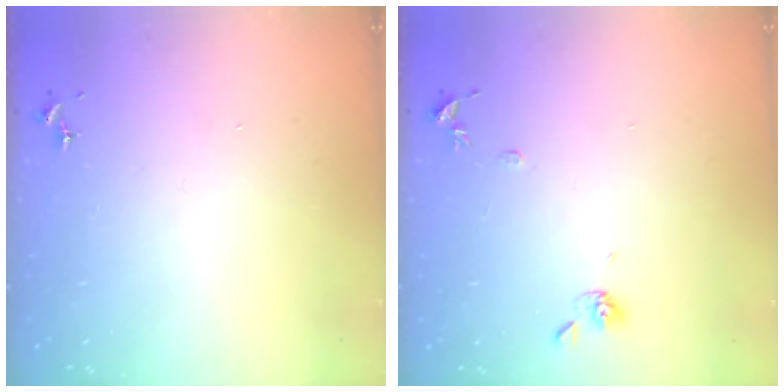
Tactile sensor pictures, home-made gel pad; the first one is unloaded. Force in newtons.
{"total": 6.1, "press": 6.0, "slide": 1.1}